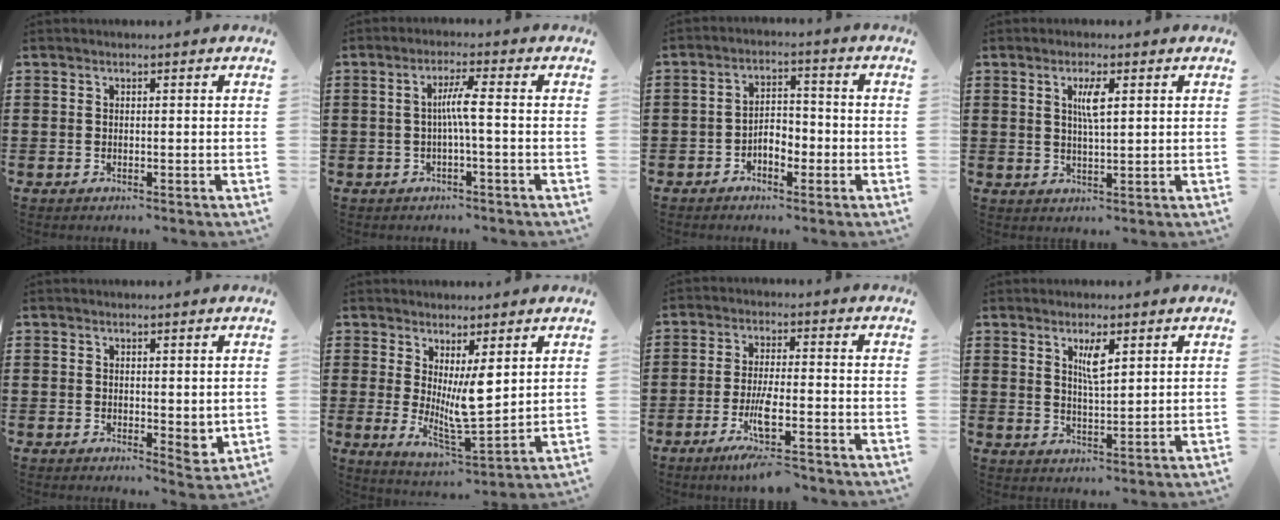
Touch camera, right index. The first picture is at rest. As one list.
[{"total": 3.9, "force": [-0.5, -0.1, 3.8], "torque": [-0.072, -0.002, -0.013]}, {"total": 4.0, "force": [-1.9, 2.1, 2.8], "torque": [-0.052, 0.006, -0.037]}, {"total": 3.4, "force": [1.1, 0.7, 3.1], "torque": [-0.064, 0.006, 0.016]}, {"total": 2.1, "force": [1.0, 1.1, 1.5], "torque": [-0.021, -0.002, 0.018]}, {"total": 7.5, "force": [2.6, 1.9, 6.7], "torque": [-0.121, -0.035, 0.041]}, {"total": 6.5, "force": [-4.2, 0.8, 4.9], "torque": [-0.106, -0.016, -0.082]}, {"total": 3.8, "force": [1.9, 1.0, 3.2], "torque": [-0.060, 0.003, 0.028]}]